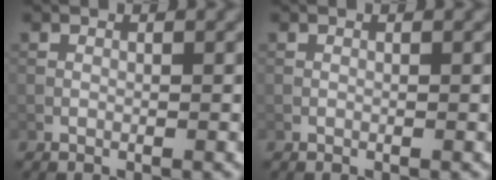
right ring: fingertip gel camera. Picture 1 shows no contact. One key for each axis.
{"total": 0.0}